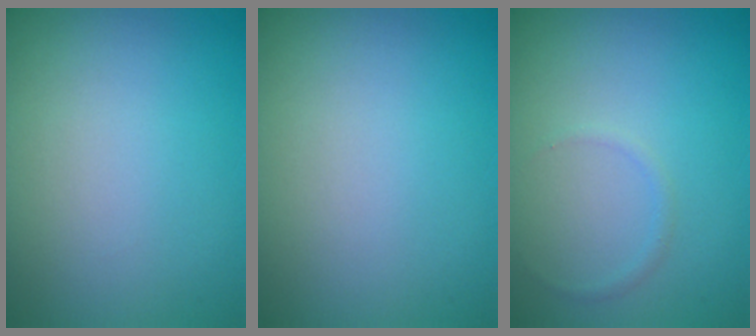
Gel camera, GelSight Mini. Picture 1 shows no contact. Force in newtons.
{"total": 0.0}
{"total": 0.6, "press": 0.6, "slide": 0.0}